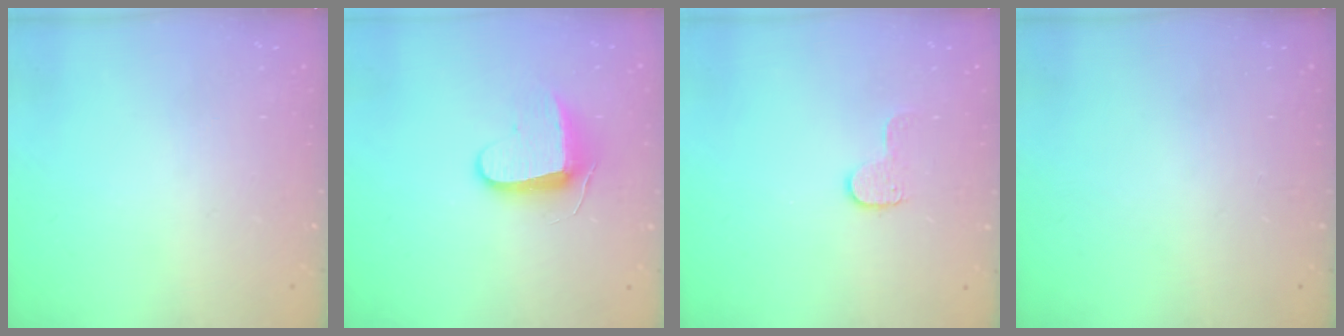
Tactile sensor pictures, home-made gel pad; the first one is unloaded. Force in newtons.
{"total": 8.7, "press": 8.7, "slide": 0.6}
{"total": 7.4, "press": 7.4, "slide": 0.4}
{"total": 0.0}